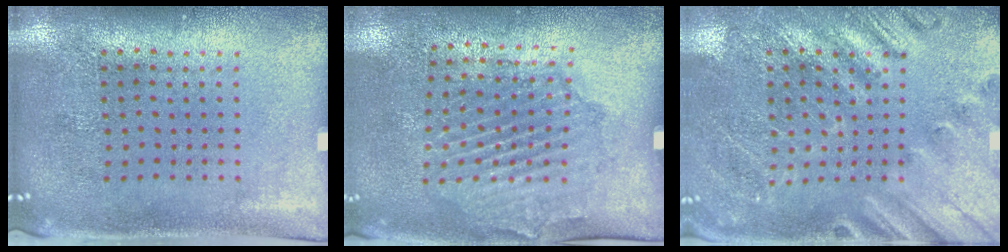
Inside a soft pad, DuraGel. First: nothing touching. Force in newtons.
{"total": 1.6, "press": 1.4, "slide": 0.7}
{"total": 2.4, "press": 2.4, "slide": 0.5}